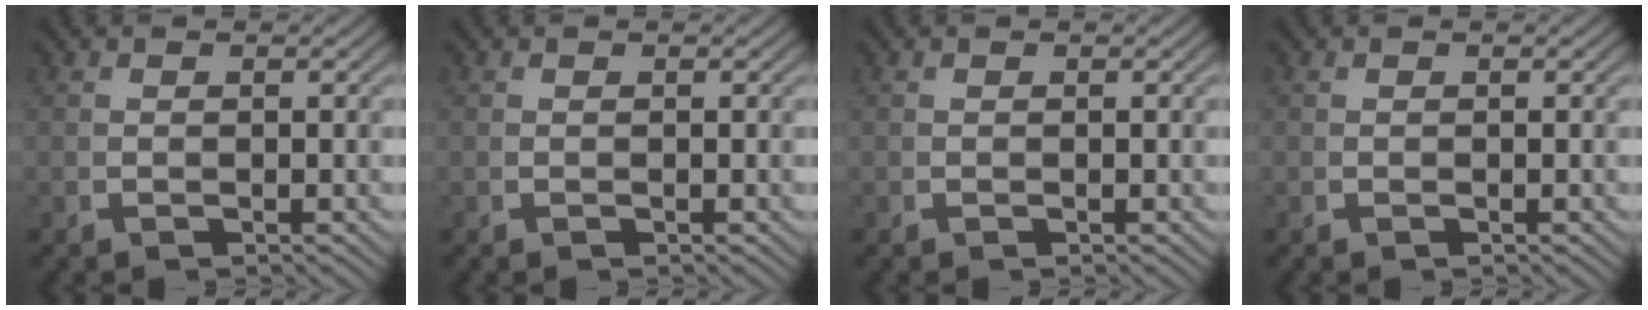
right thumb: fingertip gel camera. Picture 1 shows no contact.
{"total": 0.0}
{"total": 0.0}
{"total": 0.0}